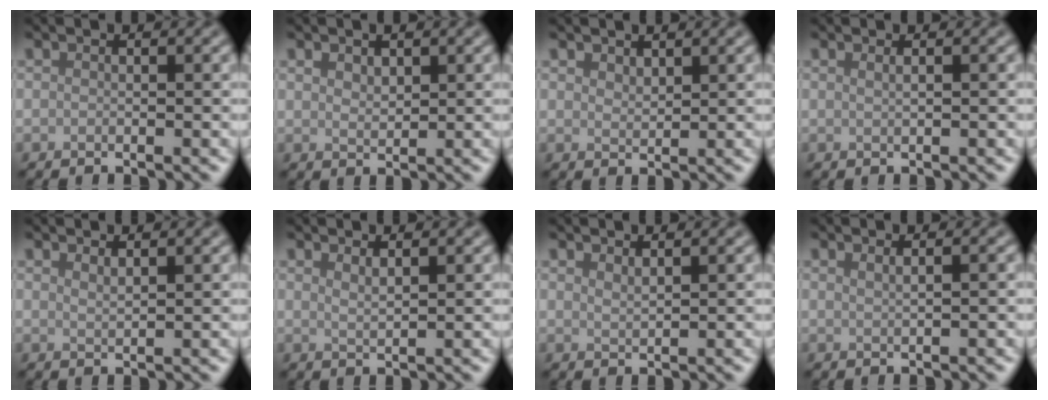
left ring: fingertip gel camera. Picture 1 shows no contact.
{"total": 1.6, "force": [0.9, 0.9, 1.0], "torque": [-0.019, 0.000, 0.021]}
{"total": 1.3, "force": [1.1, 0.5, 0.4], "torque": [-0.011, 0.000, 0.024]}
{"total": 0.8, "force": [0.4, 0.3, 0.6], "torque": [-0.005, -0.002, 0.003]}
{"total": 1.2, "force": [1.1, 0.2, 0.5], "torque": [-0.006, 0.001, 0.018]}
{"total": 1.4, "force": [1.1, 0.4, 0.8], "torque": [-0.011, -0.001, 0.018]}
{"total": 1.2, "force": [1.1, 0.2, 0.4], "torque": [-0.006, 0.001, 0.019]}
{"total": 1.4, "force": [0.7, 0.6, 1.0], "torque": [-0.005, -0.001, 0.001]}